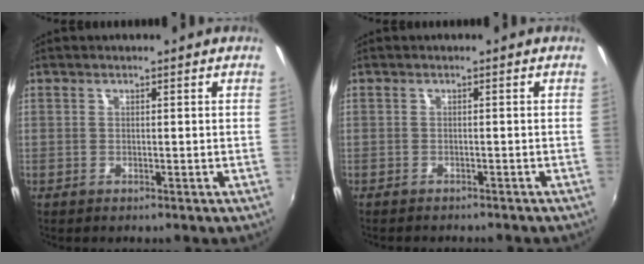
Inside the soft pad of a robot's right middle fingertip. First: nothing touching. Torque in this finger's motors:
{"motor_torque": [1.09, -1.05, 0.10, 0.04]}